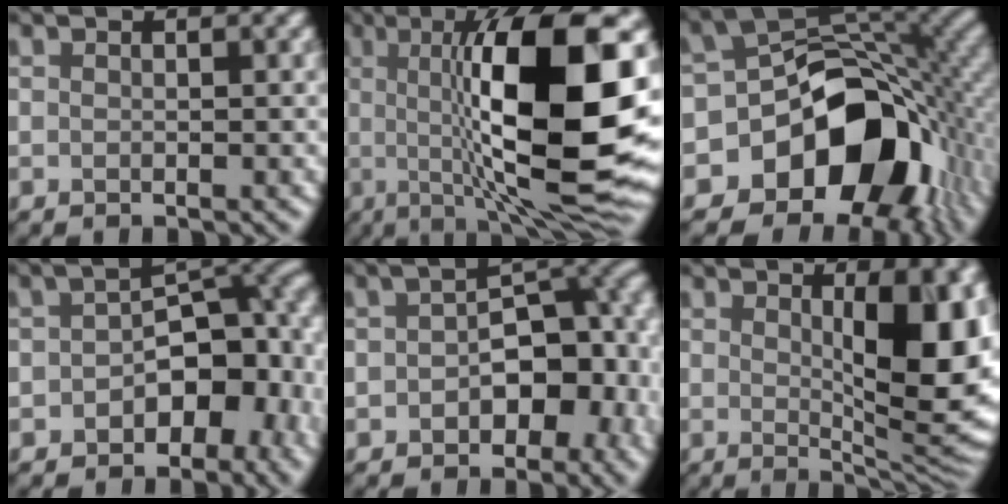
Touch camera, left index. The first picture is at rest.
{"total": 16.2, "force": [0.9, 4.5, 15.5], "torque": [-0.199, 0.001, 0.006]}
{"total": 14.0, "force": [-5.8, 9.5, 8.5], "torque": [-0.125, -0.009, -0.104]}
{"total": 9.5, "force": [-2.8, 5.8, 7.0], "torque": [-0.071, -0.001, -0.049]}
{"total": 8.7, "force": [-1.9, 5.3, 6.7], "torque": [-0.070, 0.001, -0.032]}
{"total": 10.7, "force": [1.3, 3.7, 10.0], "torque": [-0.111, -0.007, 0.027]}